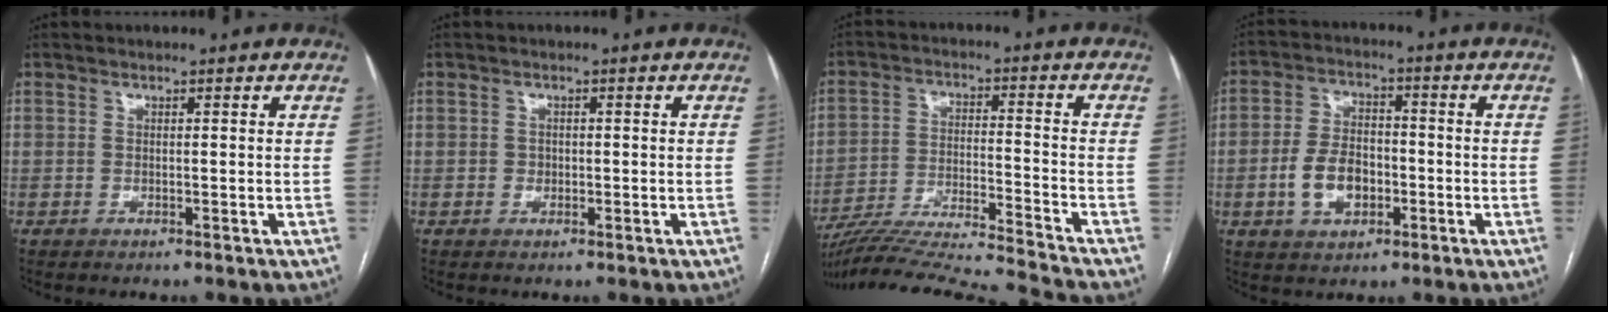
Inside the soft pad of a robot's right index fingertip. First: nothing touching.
{"total": 1.0, "force": [-0.2, 0.9, 0.4], "torque": [-0.006, 0.002, -0.002]}
{"total": 19.6, "force": [-18.2, -2.2, 6.9], "torque": [-0.138, -0.030, -0.294]}
{"total": 9.2, "force": [-2.7, 5.6, 6.8], "torque": [-0.145, 0.014, -0.047]}